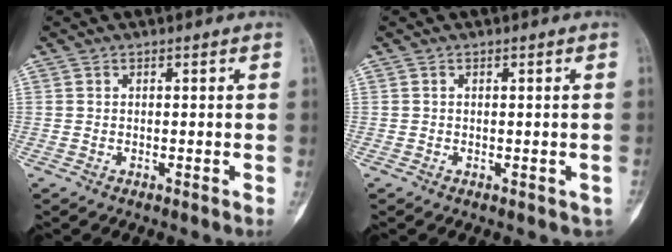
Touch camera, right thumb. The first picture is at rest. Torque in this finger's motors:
{"motor_torque": [0.88, 0.34, 0.40, -0.23, 0.06]}